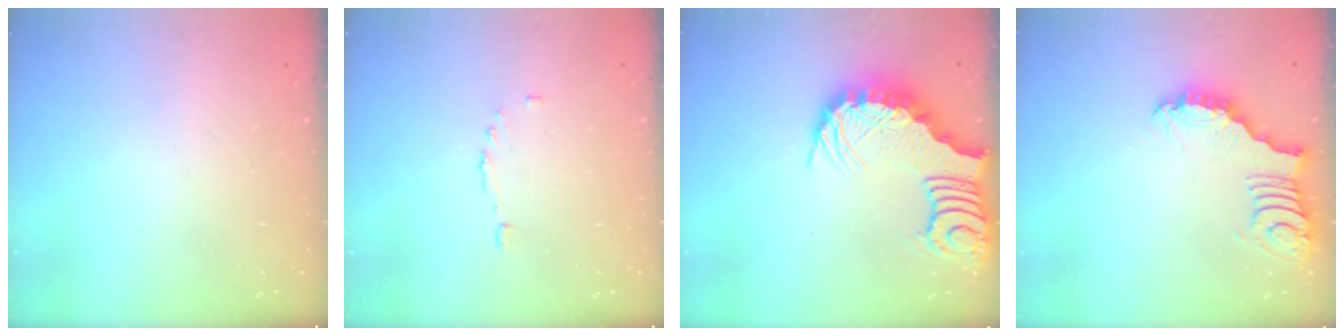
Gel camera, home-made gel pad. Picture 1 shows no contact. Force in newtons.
{"total": 2.7, "press": 2.6, "slide": 0.8}
{"total": 3.6, "press": 3.6, "slide": 0.7}
{"total": 2.3, "press": 2.3, "slide": 0.4}